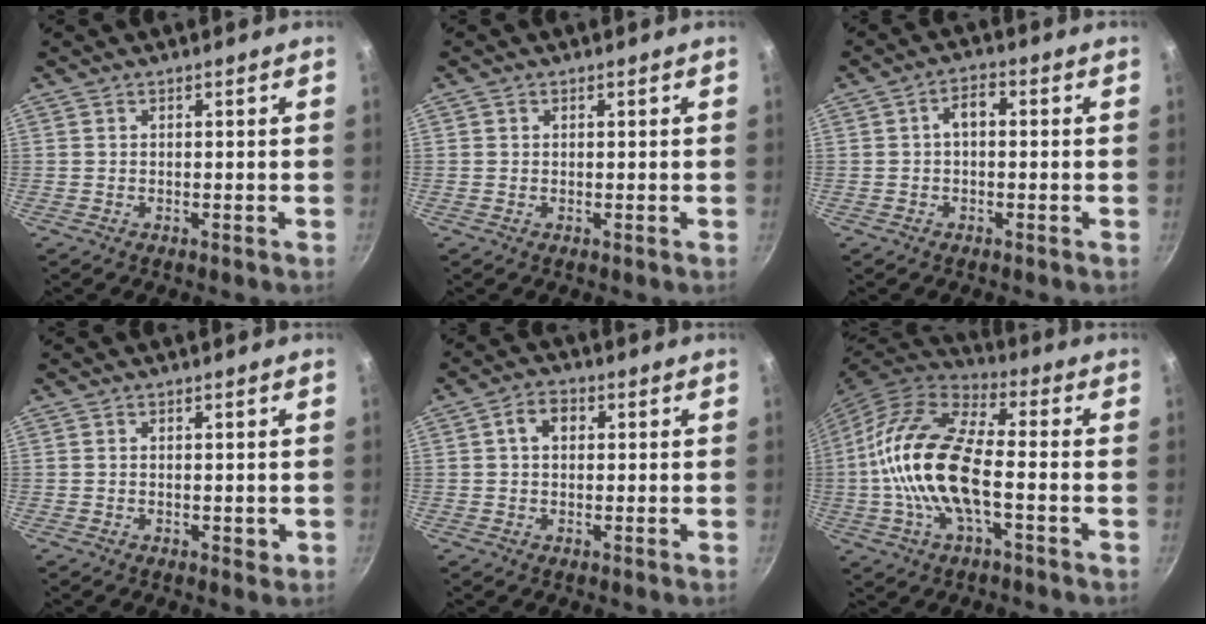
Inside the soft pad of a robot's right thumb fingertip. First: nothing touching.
{"total": 0.6, "force": [0.1, 0.5, 0.1], "torque": [0.001, 0.001, 0.000]}
{"total": 3.6, "force": [0.0, 2.1, 2.8], "torque": [-0.042, 0.014, -0.005]}
{"total": 1.3, "force": [0.0, 0.7, 1.1], "torque": [-0.013, -0.001, -0.001]}
{"total": 4.5, "force": [0.9, 3.3, 2.9], "torque": [-0.033, 0.008, 0.008]}
{"total": 18.6, "force": [-2.2, 8.1, 16.6], "torque": [-0.315, 0.033, -0.057]}